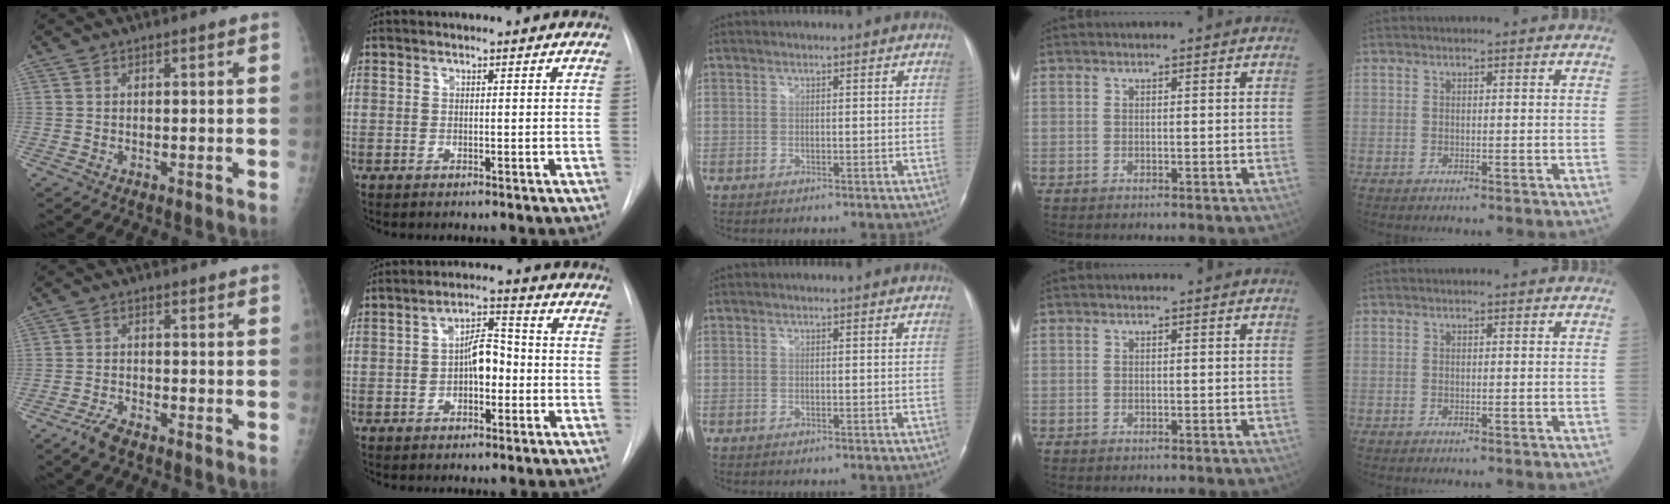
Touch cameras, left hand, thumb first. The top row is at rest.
{"thumb": {"total": 3.2, "force": [-2.5, 1.0, 1.7], "torque": [-0.044, 0.006, -0.049]}, "index": {"total": 6.1, "force": [-0.9, 2.9, 5.3], "torque": [-0.092, 0.019, -0.017]}}